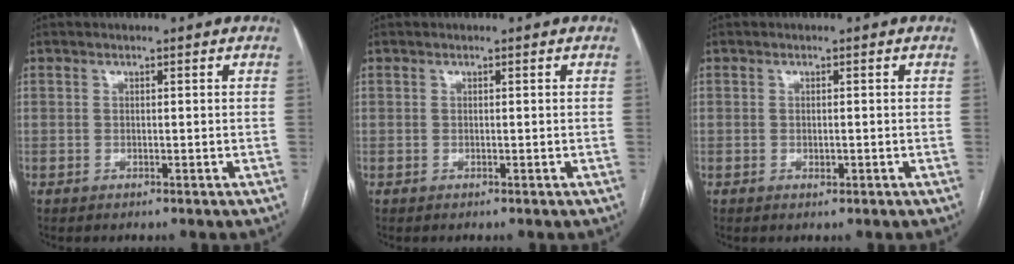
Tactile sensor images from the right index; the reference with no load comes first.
{"total": 0.0}
{"total": 0.8, "force": [-0.2, 0.5, 0.7], "torque": [-0.011, -0.001, -0.002]}